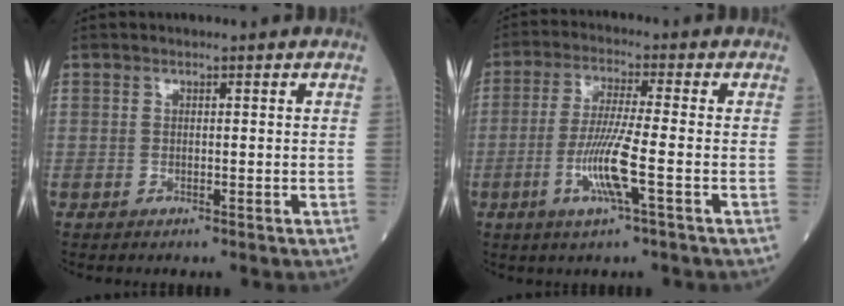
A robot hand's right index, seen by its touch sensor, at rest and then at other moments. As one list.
[{"total": 8.1, "force": [-2.6, -0.4, 7.7], "torque": [-0.155, -0.011, -0.054]}]